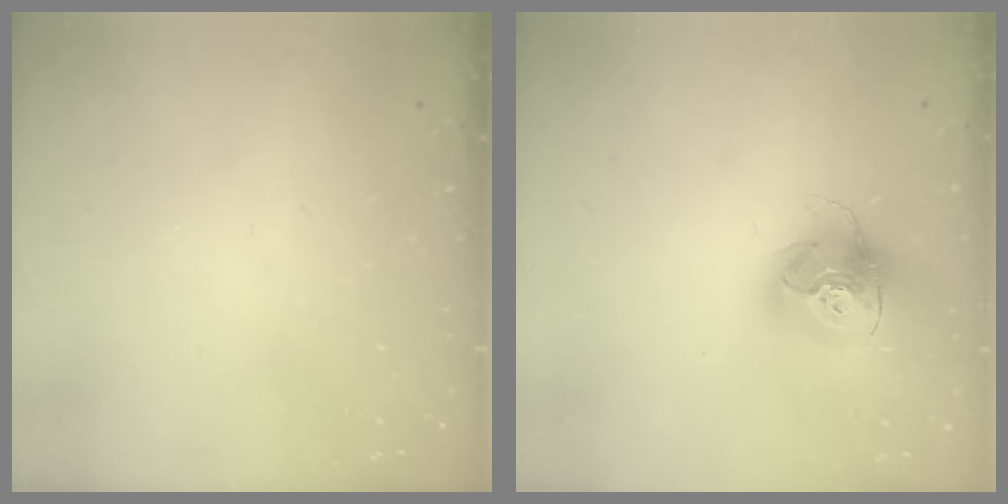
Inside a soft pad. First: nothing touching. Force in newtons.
{"total": 17.2, "press": 17.1, "slide": 2.0}